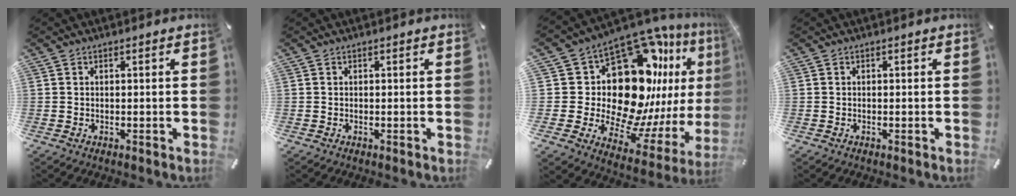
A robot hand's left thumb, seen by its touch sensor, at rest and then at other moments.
{"total": 0.0}
{"total": 24.4, "force": [9.6, 15.3, 16.4], "torque": [-0.271, -0.121, 0.194]}
{"total": 0.0}